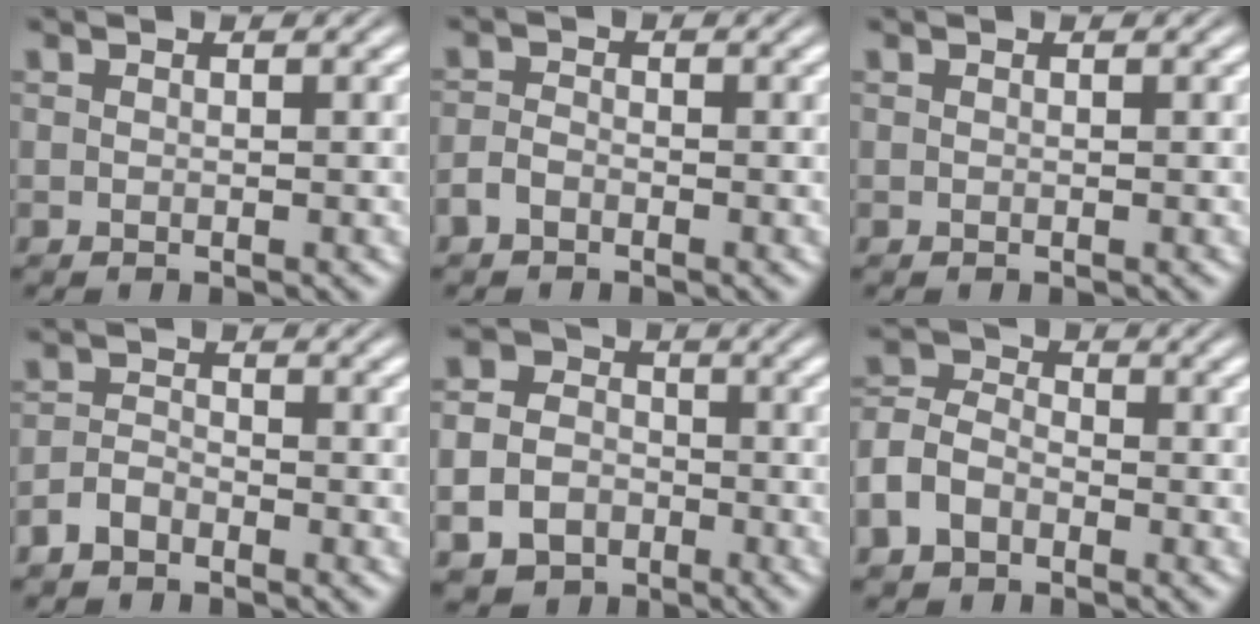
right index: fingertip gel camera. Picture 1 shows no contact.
{"total": 1.3, "force": [-1.3, -0.1, 0.3], "torque": [-0.002, -0.007, -0.019]}
{"total": 2.1, "force": [-0.1, -2.0, -0.6], "torque": [0.027, -0.008, 0.010]}
{"total": 1.9, "force": [-1.8, 0.2, 0.3], "torque": [0.006, -0.006, -0.030]}
{"total": 9.3, "force": [-2.3, 8.5, 3.0], "torque": [-0.049, -0.032, -0.047]}
{"total": 4.5, "force": [-1.3, 3.8, 2.0], "torque": [-0.045, -0.017, -0.023]}